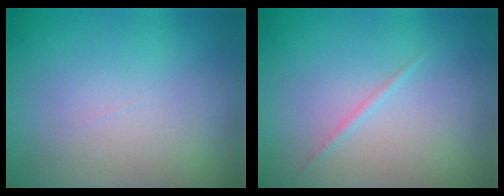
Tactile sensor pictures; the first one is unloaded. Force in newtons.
{"total": 0.6, "press": 0.6, "slide": 0.0}